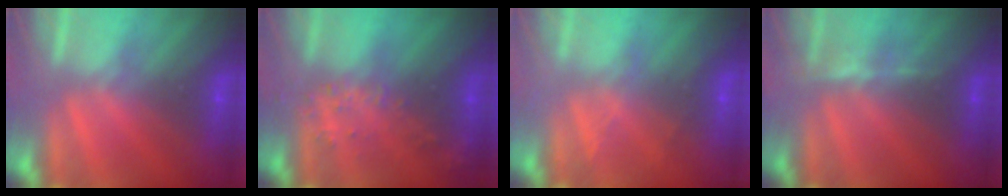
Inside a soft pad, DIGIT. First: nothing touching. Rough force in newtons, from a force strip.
{"total": 2.8}
{"total": 2.2}
{"total": 2.8}